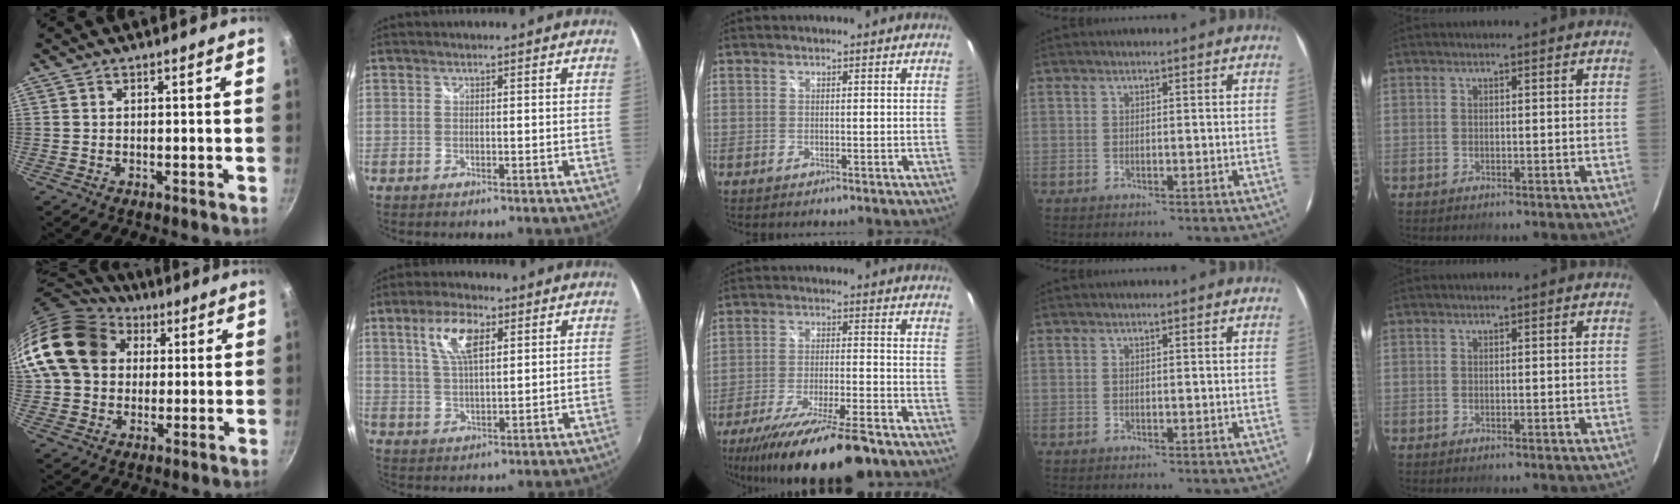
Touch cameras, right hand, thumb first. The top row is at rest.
{"thumb": {"total": 18.4, "force": [4.4, 14.9, 9.9], "torque": [-0.165, 0.024, 0.070]}, "index": {"total": 8.1, "force": [3.5, 3.3, 6.6], "torque": [-0.126, 0.010, 0.066]}, "middle": {"total": 18.5, "force": [-14.4, 2.9, 11.2], "torque": [-0.215, -0.042, -0.232]}}